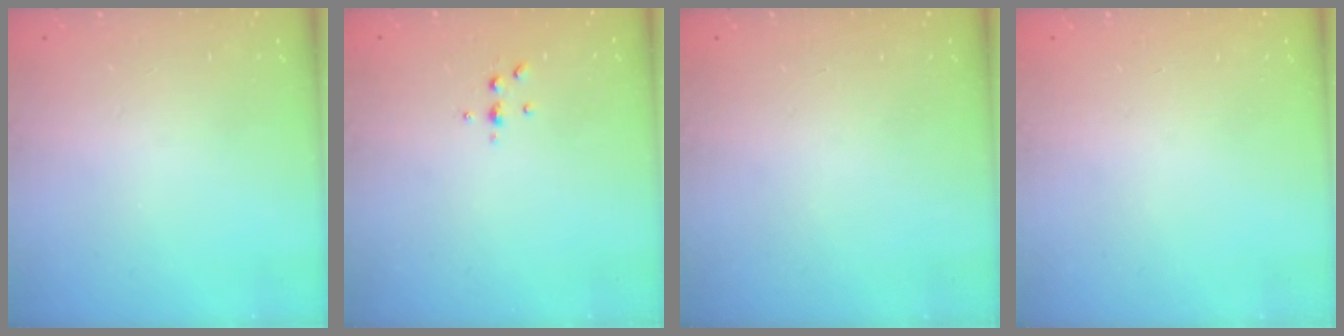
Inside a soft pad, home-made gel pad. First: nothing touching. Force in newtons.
{"total": 3.8, "press": 3.7, "slide": 0.5}
{"total": 0.0}
{"total": 0.0}